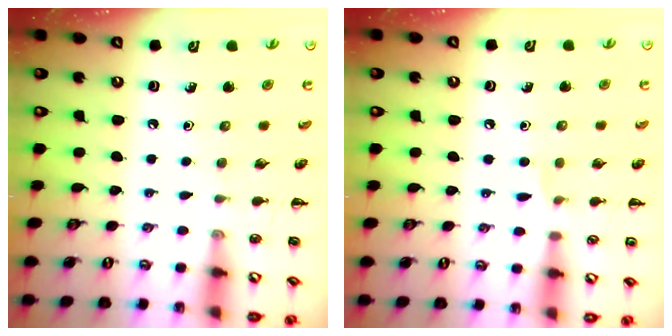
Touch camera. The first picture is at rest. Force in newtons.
{"total": 3.8, "press": 3.7, "slide": 1.2}